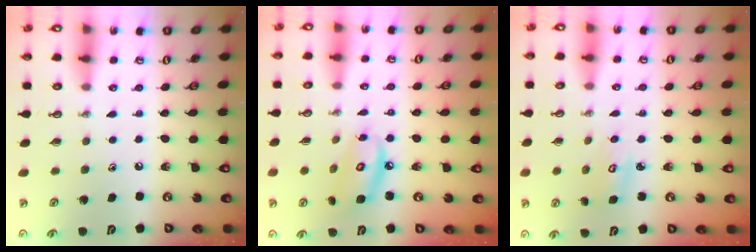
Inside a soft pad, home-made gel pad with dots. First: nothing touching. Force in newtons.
{"total": 8.6, "press": 8.5, "slide": 0.7}
{"total": 3.8, "press": 3.8, "slide": 0.3}